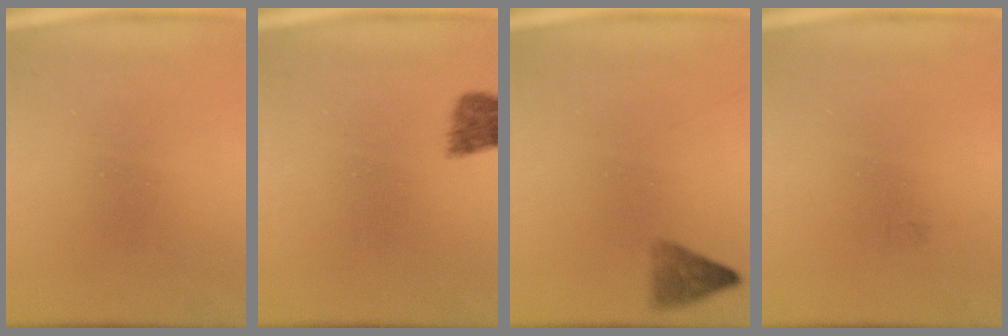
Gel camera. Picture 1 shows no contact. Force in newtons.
{"total": 2.3}
{"total": 2.0}
{"total": 0.7}